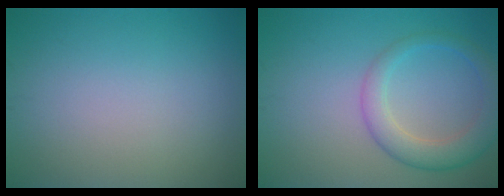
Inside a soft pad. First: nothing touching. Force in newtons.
{"total": 4.0, "press": 4.0, "slide": 0.2}